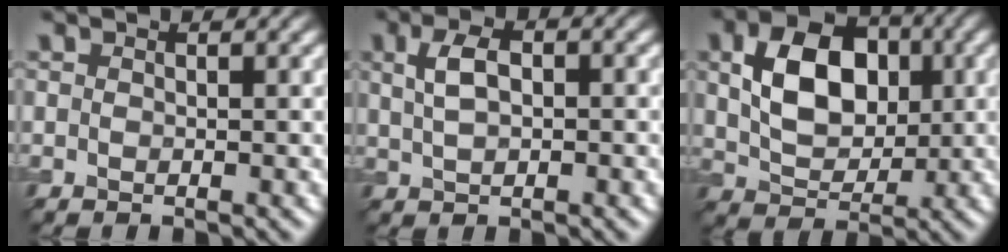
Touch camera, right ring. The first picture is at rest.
{"total": 3.2, "force": [0.8, 1.6, 2.6], "torque": [-0.055, 0.009, 0.014]}
{"total": 7.6, "force": [1.5, 5.1, 5.4], "torque": [-0.101, 0.004, 0.026]}